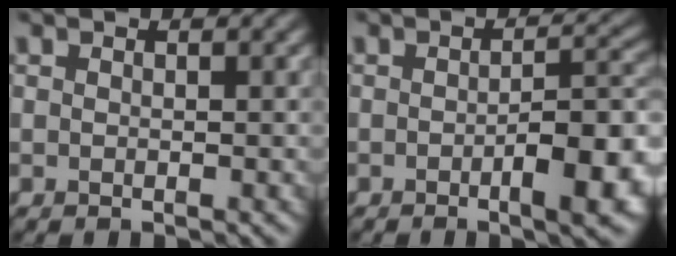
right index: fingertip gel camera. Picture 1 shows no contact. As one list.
[{"total": 6.8, "force": [-2.2, 2.0, 6.1], "torque": [-0.081, 0.002, -0.032]}]